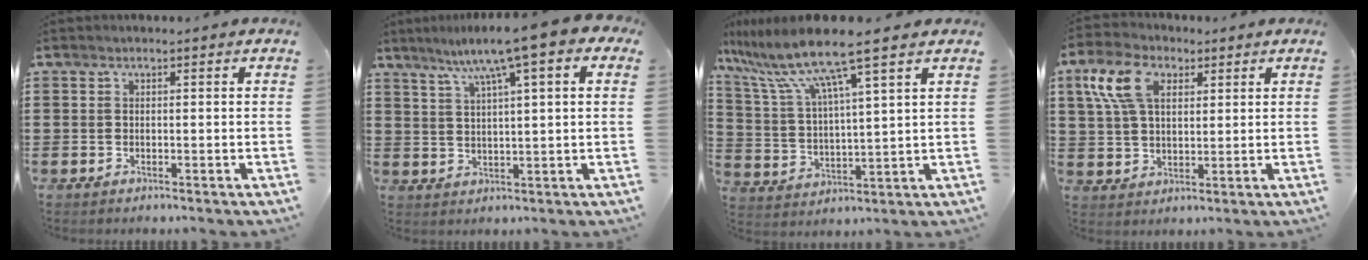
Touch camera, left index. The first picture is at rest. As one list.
[{"total": 7.7, "force": [4.9, 0.4, 6.0], "torque": [-0.132, -0.009, 0.080]}, {"total": 10.6, "force": [8.2, 0.1, 6.7], "torque": [-0.159, -0.042, 0.134]}, {"total": 9.7, "force": [4.3, 5.7, 6.5], "torque": [-0.152, 0.020, 0.079]}]